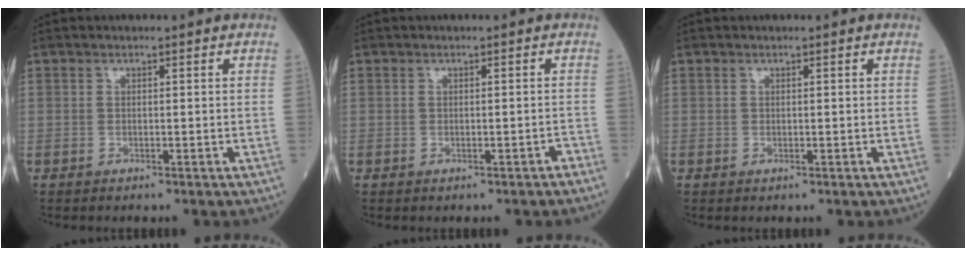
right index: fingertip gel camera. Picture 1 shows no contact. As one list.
[{"total": 0.7, "force": [-0.5, 0.2, 0.5], "torque": [-0.004, 0.003, -0.006]}, {"total": 0.0}]